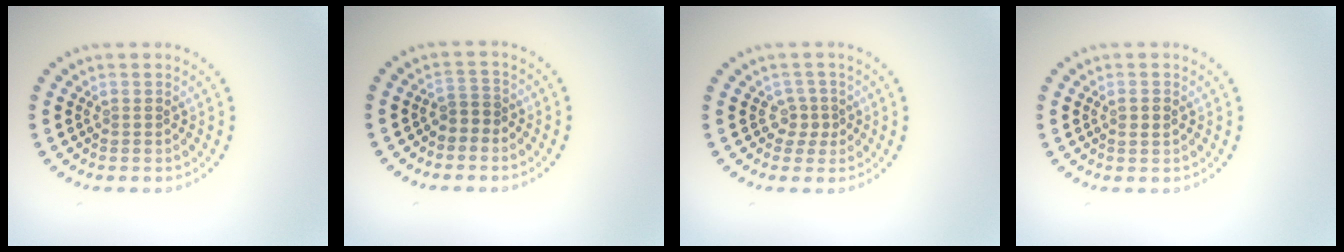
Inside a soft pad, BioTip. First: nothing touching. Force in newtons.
{"total": 1.6, "press": 1.2, "slide": 1.0}
{"total": 1.8, "press": 1.2, "slide": 1.3}
{"total": 1.1, "press": 1.0, "slide": 0.3}